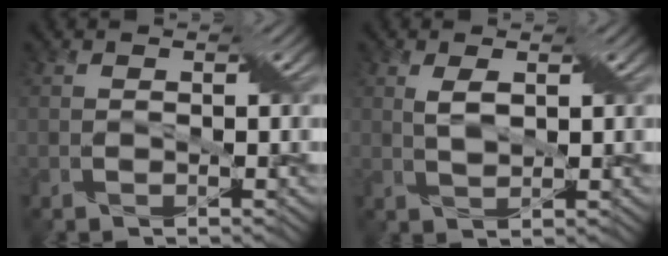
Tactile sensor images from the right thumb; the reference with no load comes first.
{"total": 2.5, "force": [0.9, 1.0, 2.1], "torque": [-0.052, 0.002, 0.020]}